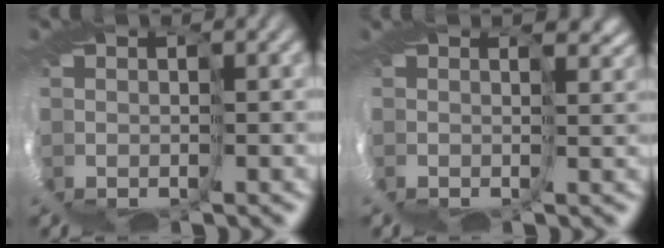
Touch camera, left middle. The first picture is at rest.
{"total": 1.4, "force": [1.2, -0.1, 0.6], "torque": [-0.010, 0.004, 0.025]}